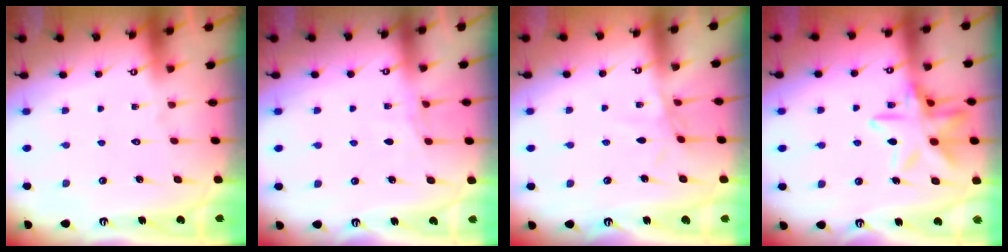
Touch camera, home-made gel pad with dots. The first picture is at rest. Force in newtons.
{"total": 4.6, "press": 4.5, "slide": 0.6}
{"total": 2.8, "press": 2.8, "slide": 0.2}
{"total": 15.1, "press": 15.1, "slide": 1.2}